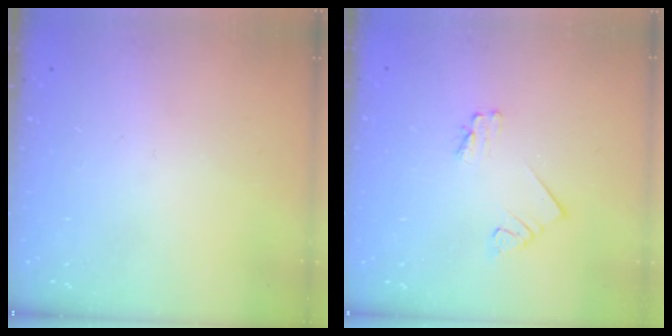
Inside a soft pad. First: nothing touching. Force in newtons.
{"total": 1.6, "press": 1.5, "slide": 0.2}